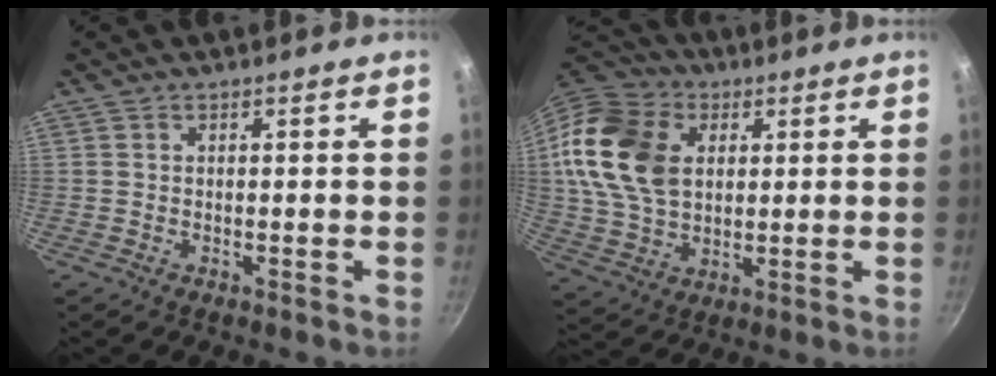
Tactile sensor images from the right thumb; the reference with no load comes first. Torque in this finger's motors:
{"motor_torque": [-0.12, 0.74, 0.93, -0.05, 0.14]}